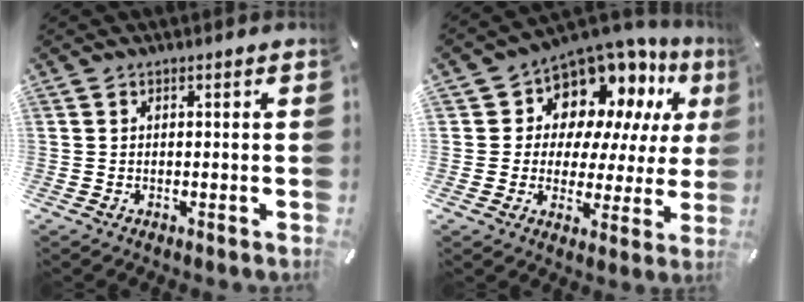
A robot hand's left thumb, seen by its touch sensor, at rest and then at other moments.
{"total": 12.1, "force": [9.1, 7.5, 2.9], "torque": [-0.059, -0.084, 0.168]}